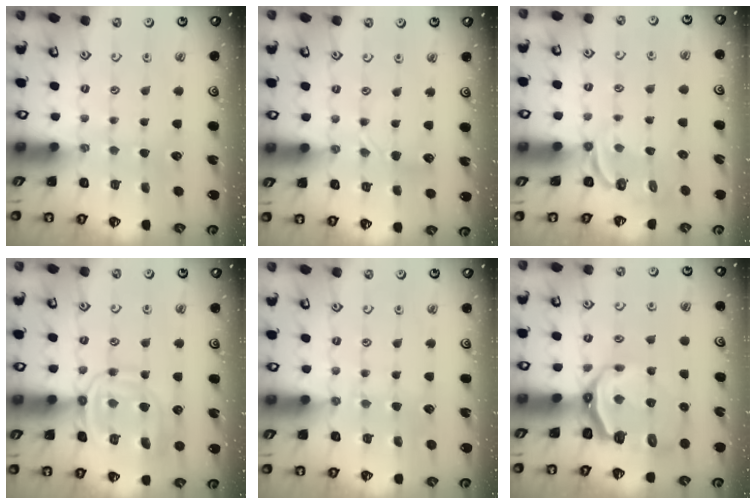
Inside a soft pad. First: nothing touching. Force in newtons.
{"total": 5.0, "press": 4.9, "slide": 0.7}
{"total": 4.2, "press": 3.2, "slide": 2.7}
{"total": 14.4, "press": 14.4, "slide": 1.4}
{"total": 4.3, "press": 4.3, "slide": 0.5}
{"total": 9.2, "press": 7.8, "slide": 5.0}